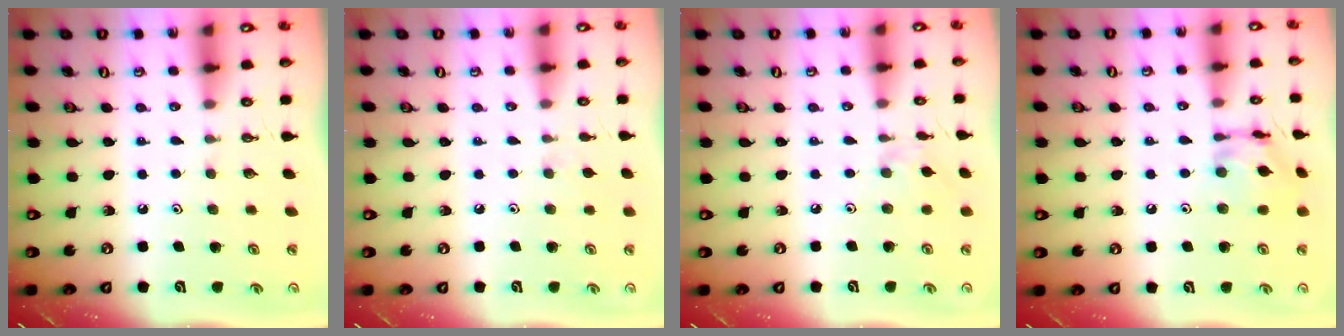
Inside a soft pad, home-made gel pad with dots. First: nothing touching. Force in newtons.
{"total": 2.7, "press": 2.6, "slide": 0.5}
{"total": 1.2, "press": 1.1, "slide": 0.4}
{"total": 12.6, "press": 12.5, "slide": 0.9}